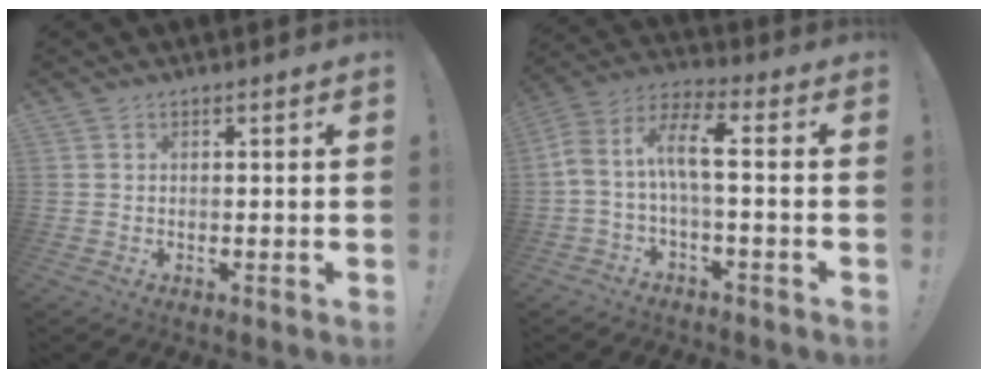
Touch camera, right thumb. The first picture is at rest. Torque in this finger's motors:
{"motor_torque": [0.32, 0.03, 1.26, -0.35, 0.44]}